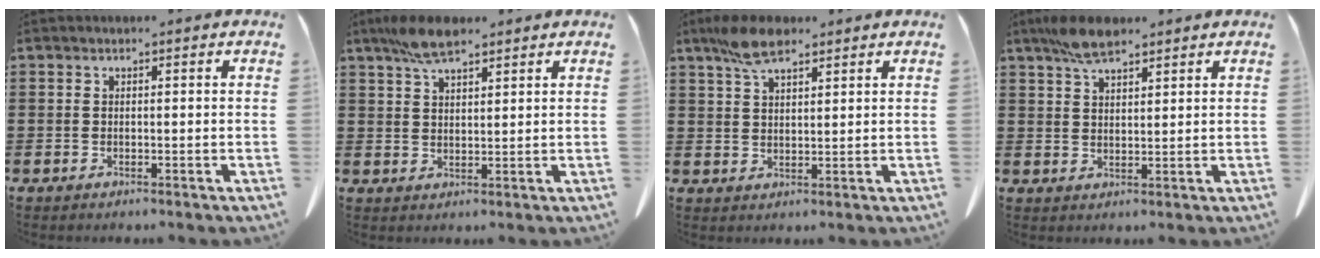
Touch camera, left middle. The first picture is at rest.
{"total": 6.2, "force": [4.4, 1.9, 3.9], "torque": [-0.087, 0.002, 0.081]}
{"total": 6.6, "force": [4.6, 2.2, 4.2], "torque": [-0.094, 0.001, 0.085]}
{"total": 5.8, "force": [4.2, 1.8, 3.5], "torque": [-0.078, -0.001, 0.079]}